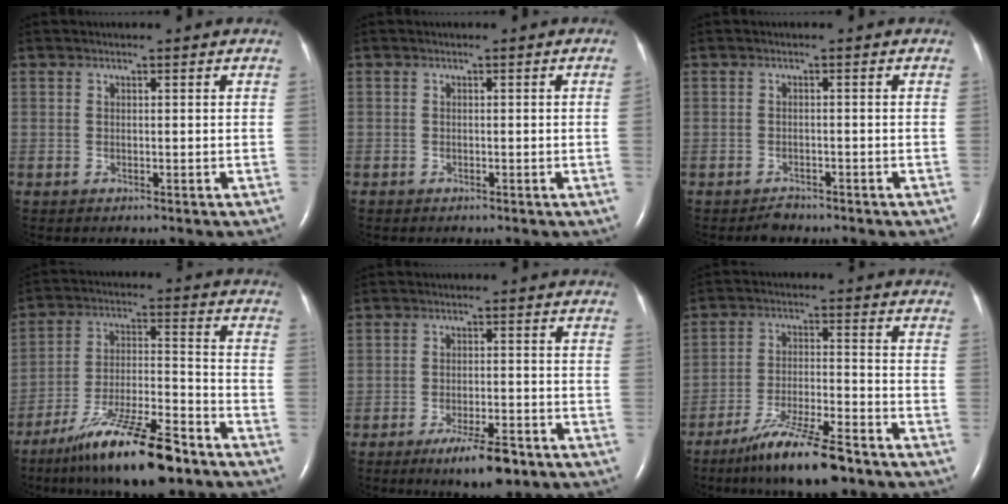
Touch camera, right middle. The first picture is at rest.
{"total": 0.7, "force": [-0.2, -0.3, 0.5], "torque": [0.003, 0.004, -0.005]}
{"total": 1.5, "force": [-1.4, 0.6, 0.1], "torque": [-0.008, -0.002, -0.021]}
{"total": 15.9, "force": [-11.5, 2.1, 10.7], "torque": [-0.194, -0.016, -0.200]}
{"total": 6.9, "force": [-4.6, 1.3, 5.0], "torque": [-0.086, -0.008, -0.070]}
{"total": 11.3, "force": [-8.6, 1.1, 7.3], "torque": [-0.134, -0.025, -0.151]}